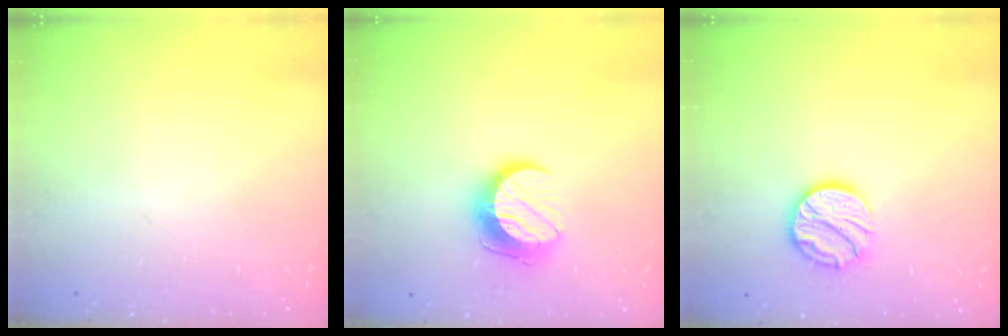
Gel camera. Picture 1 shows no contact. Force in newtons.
{"total": 10.5, "press": 10.5, "slide": 0.4}
{"total": 11.5, "press": 11.5, "slide": 0.5}